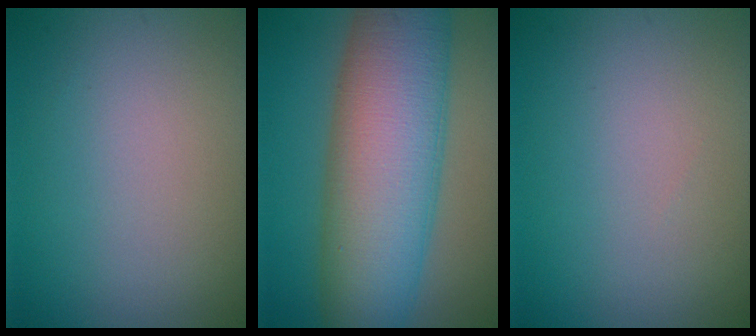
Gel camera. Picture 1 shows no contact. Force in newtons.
{"total": 12.9, "press": 12.9, "slide": 0.5}
{"total": 0.0}